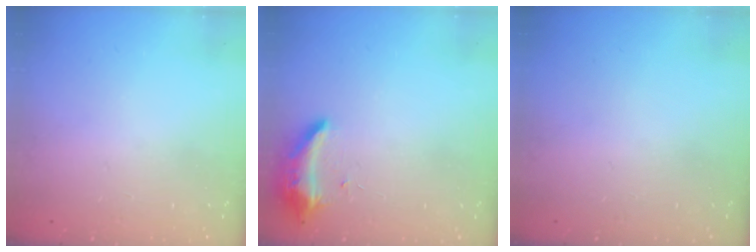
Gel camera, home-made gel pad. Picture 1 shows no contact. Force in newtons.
{"total": 8.7, "press": 8.7, "slide": 0.5}
{"total": 0.0}